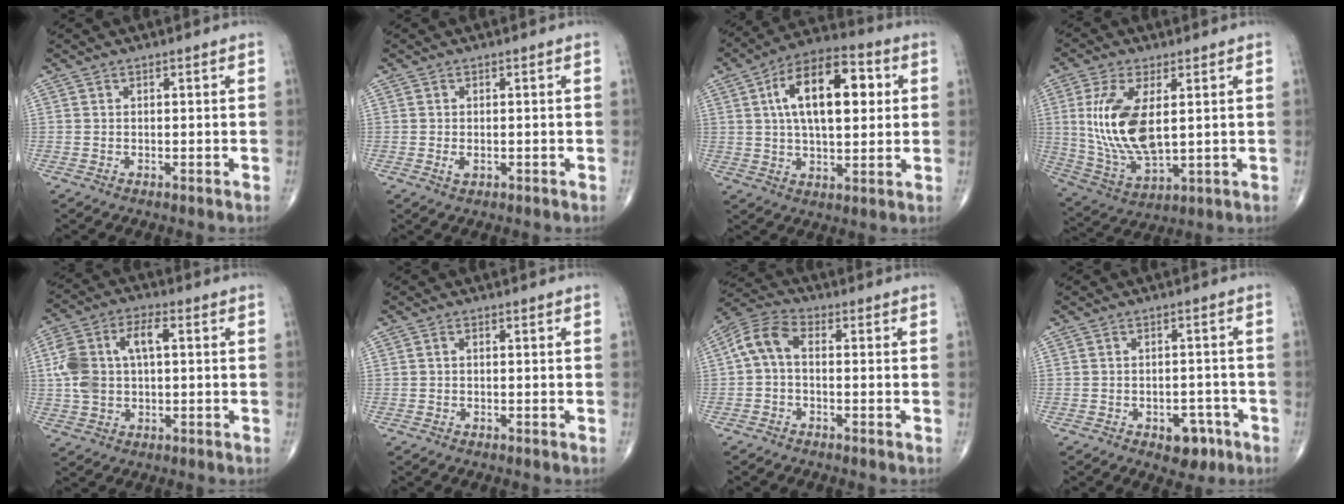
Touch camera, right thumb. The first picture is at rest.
{"total": 1.5, "force": [-0.4, 0.8, 1.2], "torque": [-0.023, -0.003, -0.006]}
{"total": 17.3, "force": [3.9, 8.5, 14.6], "torque": [-0.221, 0.014, 0.059]}
{"total": 15.0, "force": [2.3, 7.0, 13.1], "torque": [-0.272, -0.017, 0.058]}
{"total": 11.4, "force": [1.5, 6.5, 9.2], "torque": [-0.192, 0.026, 0.029]}
{"total": 0.6, "force": [0.0, 0.4, 0.5], "torque": [-0.007, 0.001, -0.004]}
{"total": 6.5, "force": [-0.2, 3.7, 5.3], "torque": [-0.106, 0.023, -0.017]}
{"total": 5.5, "force": [-2.8, 3.5, 3.2], "torque": [-0.019, 0.019, -0.034]}